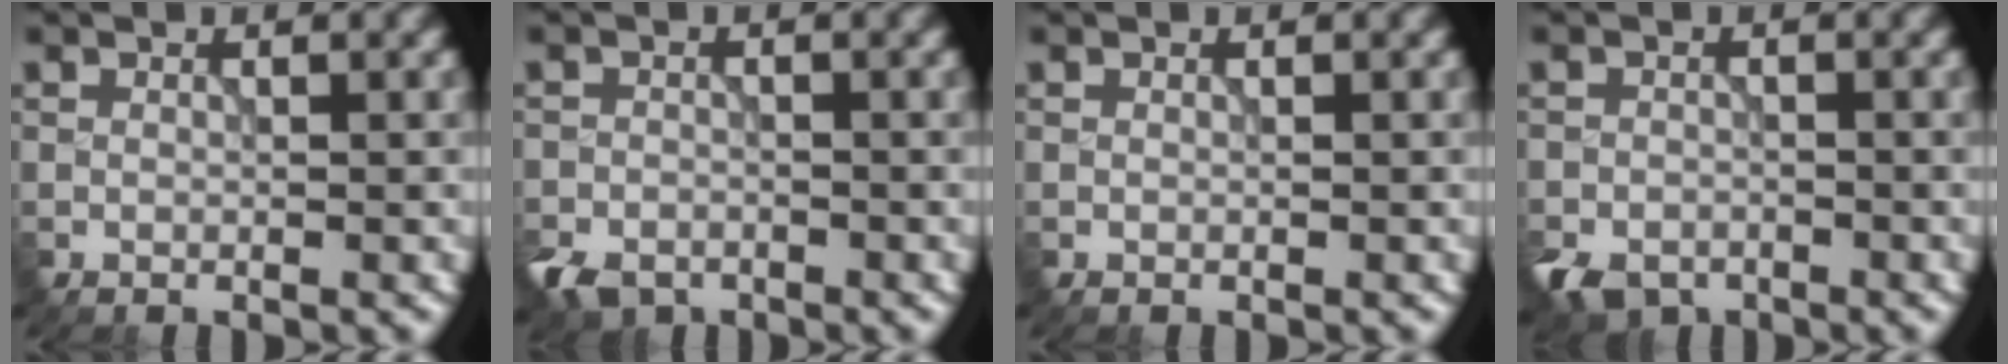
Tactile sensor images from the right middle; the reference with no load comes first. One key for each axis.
{"total": 3.0, "fx": -2.2, "fy": 1.8, "fz": 1.0, "tx": -0.017, "ty": -0.007, "tz": -0.049}
{"total": 0.0}
{"total": 3.4, "fx": -2.4, "fy": 2.0, "fz": 1.3, "tx": -0.021, "ty": -0.008, "tz": -0.049}